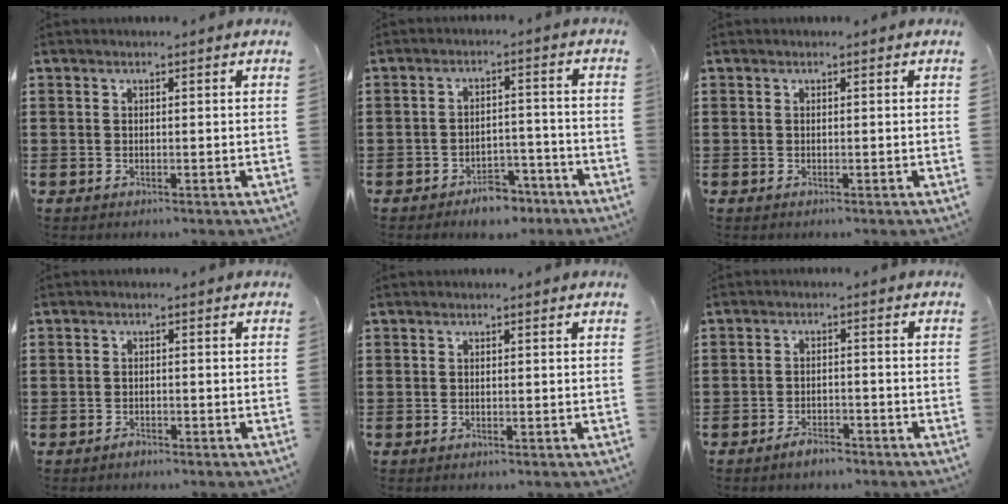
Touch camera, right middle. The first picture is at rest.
{"total": 5.0, "force": [-4.4, 1.8, 1.4], "torque": [-0.021, 0.017, -0.086]}
{"total": 0.0}
{"total": 1.1, "force": [-1.0, 0.4, 0.2], "torque": [-0.006, 0.001, -0.021]}
{"total": 0.0}
{"total": 2.6, "force": [-2.4, 0.8, 0.8], "torque": [-0.016, 0.005, -0.047]}